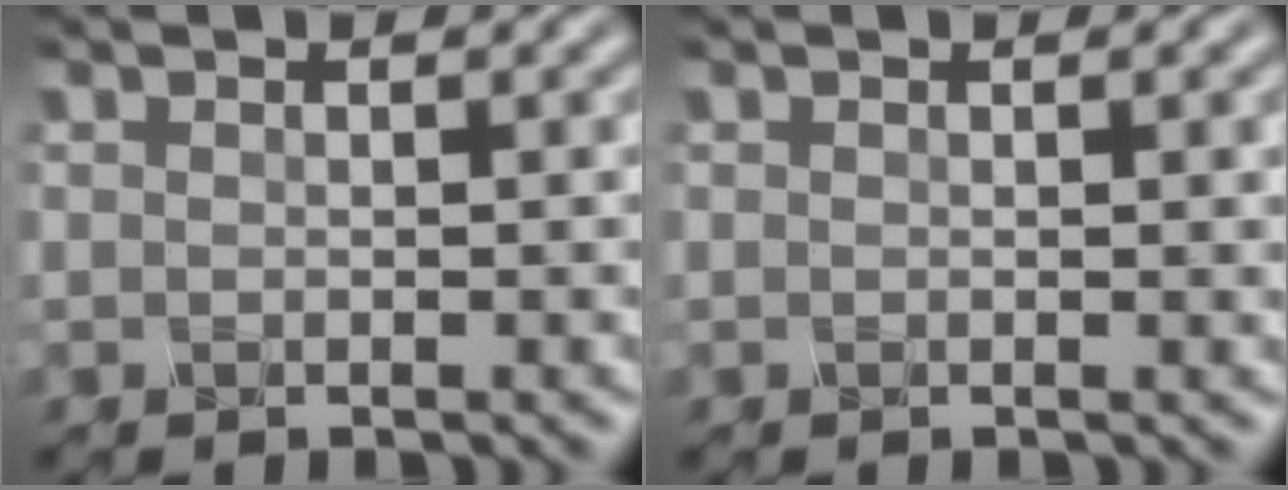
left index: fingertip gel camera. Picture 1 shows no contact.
{"total": 1.9, "force": [0.6, 0.8, 1.6], "torque": [-0.005, 0.005, -0.001]}